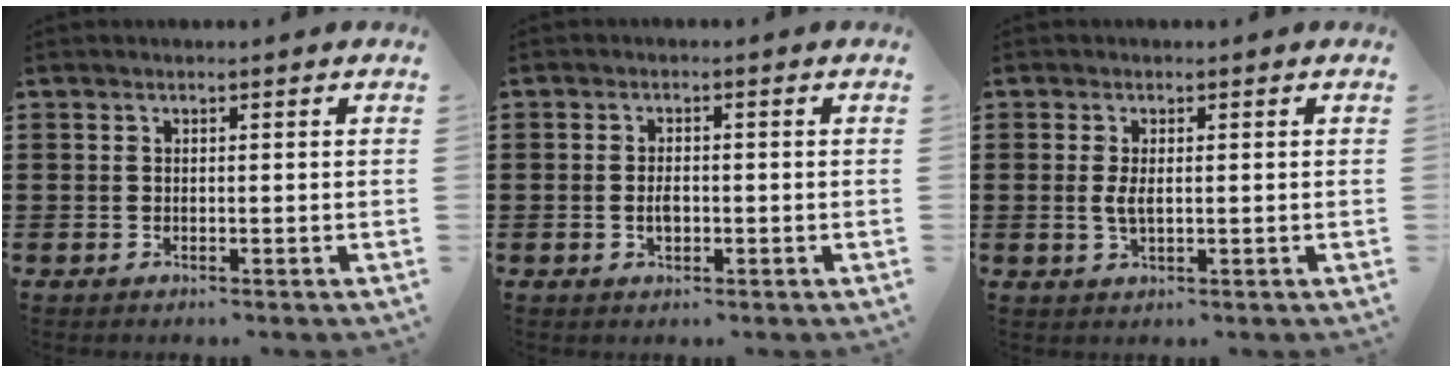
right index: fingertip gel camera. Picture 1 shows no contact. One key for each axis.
{"total": 2.2, "fx": -0.3, "fy": 1.2, "fz": 1.8, "tx": -0.035, "ty": 0.003, "tz": -0.006}
{"total": 2.5, "fx": 0.1, "fy": 0.9, "fz": 2.3, "tx": -0.052, "ty": -0.003, "tz": -0.002}